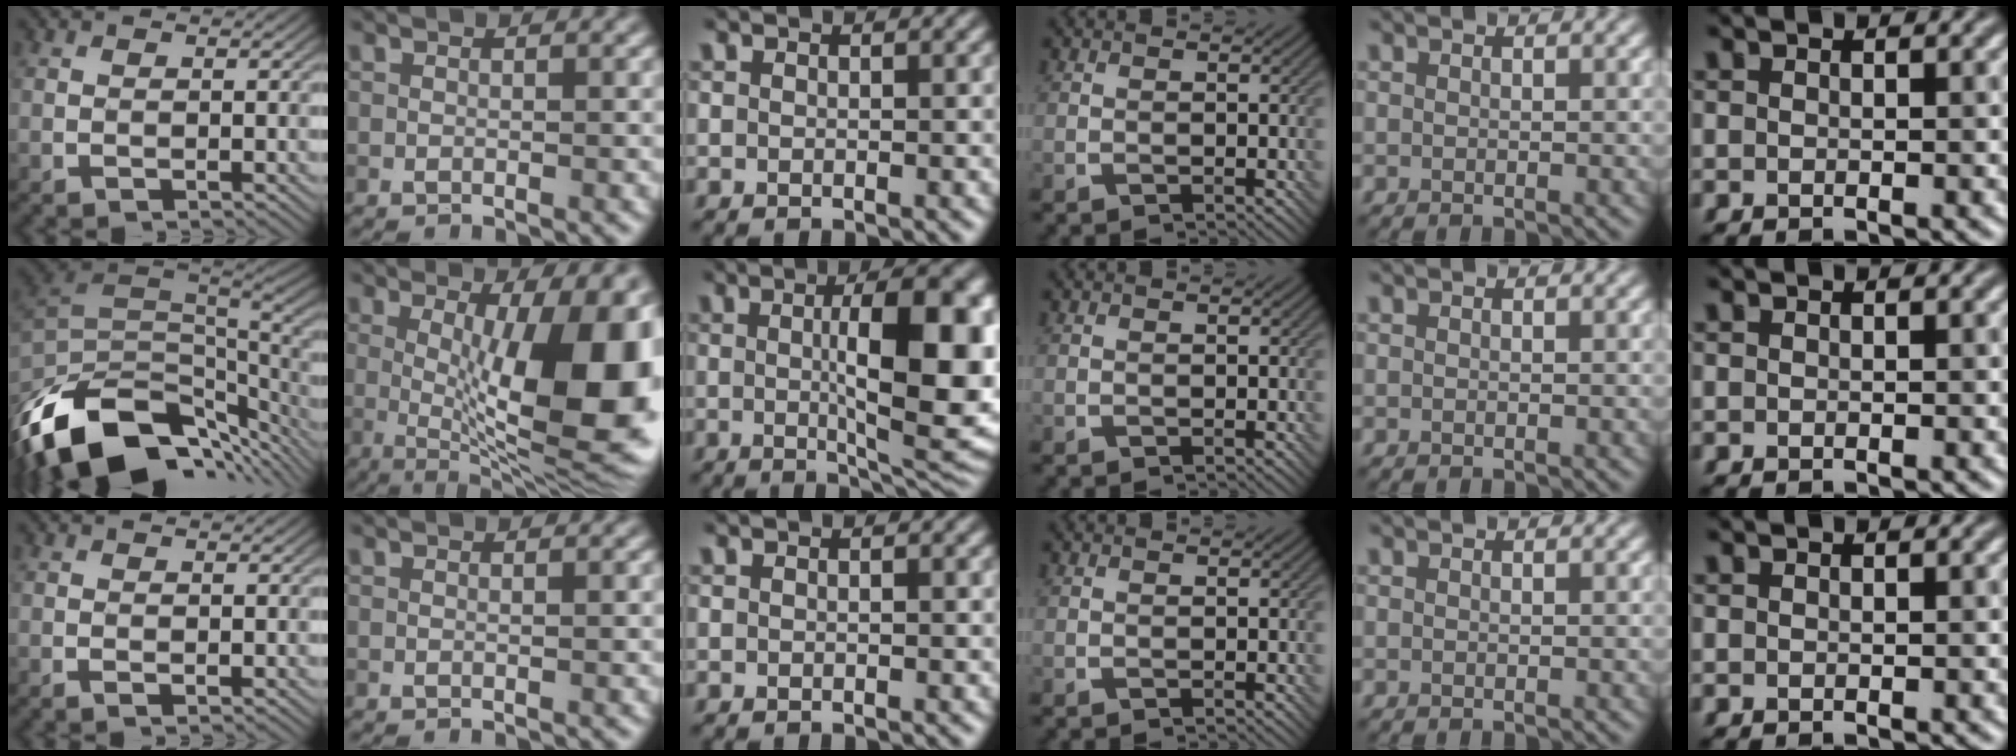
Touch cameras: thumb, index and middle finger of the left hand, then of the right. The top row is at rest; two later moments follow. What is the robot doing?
{"motion": "insert", "object": "bottle cap"}